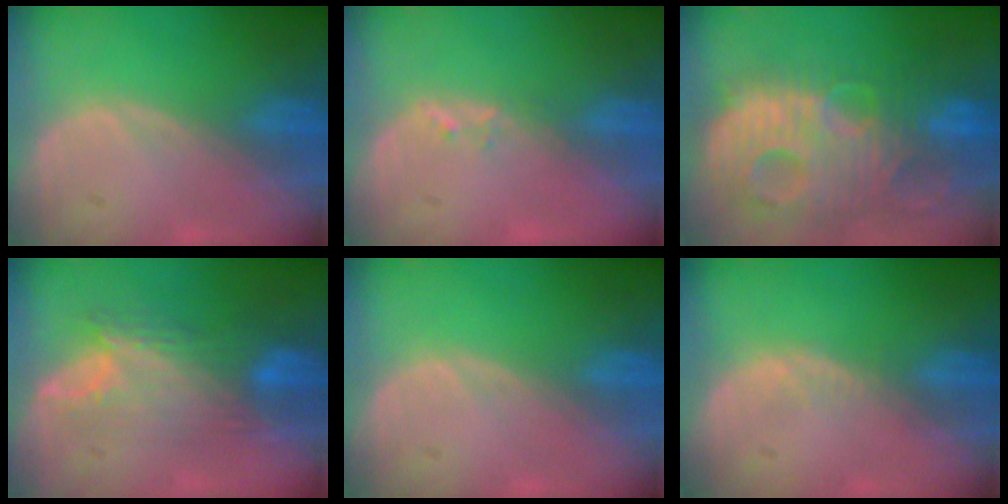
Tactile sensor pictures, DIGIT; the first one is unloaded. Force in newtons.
{"total": 1.4, "press": 1.3, "slide": 0.7}
{"total": 14.0, "press": 12.1, "slide": 7.2}
{"total": 8.0, "press": 7.5, "slide": 3.0}
{"total": 0.0}
{"total": 0.8, "press": 0.7, "slide": 0.2}